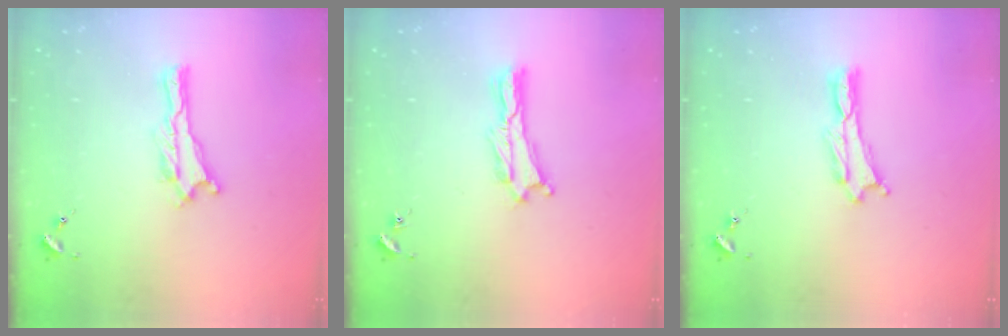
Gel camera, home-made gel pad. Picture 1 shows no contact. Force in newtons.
{"total": 0.6, "press": 0.5, "slide": 0.2}
{"total": 0.0}